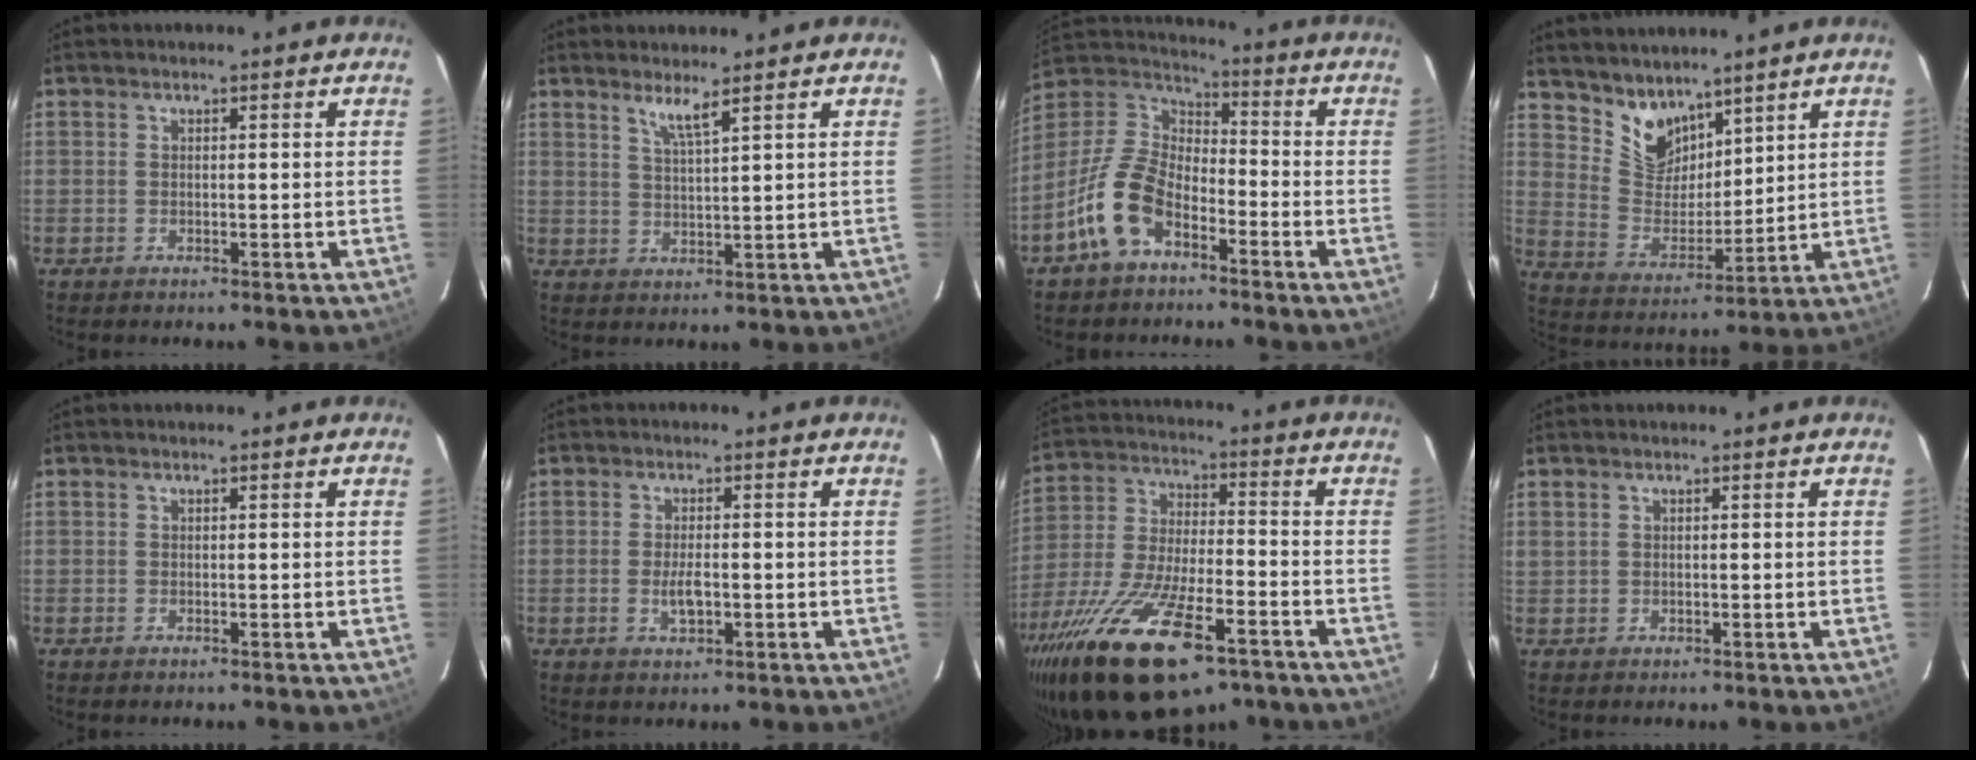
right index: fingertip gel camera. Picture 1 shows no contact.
{"total": 3.4, "force": [2.6, -0.4, 2.3], "torque": [-0.046, -0.006, 0.048]}
{"total": 12.7, "force": [-7.0, 6.7, 8.2], "torque": [-0.175, 0.016, -0.140]}
{"total": 9.1, "force": [7.2, 4.9, 2.7], "torque": [-0.047, 0.002, 0.148]}
{"total": 0.0}
{"total": 3.5, "force": [-0.7, 1.4, 3.1], "torque": [-0.058, -0.002, -0.010]}
{"total": 25.4, "force": [-16.0, 8.9, 17.6], "torque": [-0.354, -0.055, -0.270]}
{"total": 0.7, "force": [0.4, 0.6, 0.2], "torque": [-0.002, 0.004, 0.009]}